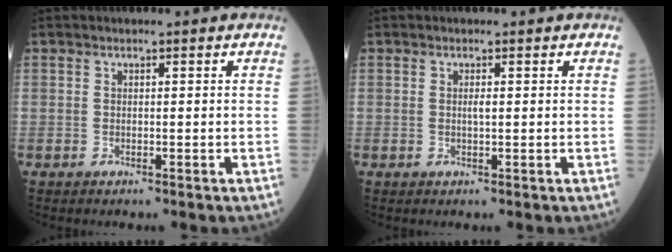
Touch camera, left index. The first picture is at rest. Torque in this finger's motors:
{"motor_torque": [0.11, 0.25, 0.01, 0.00]}